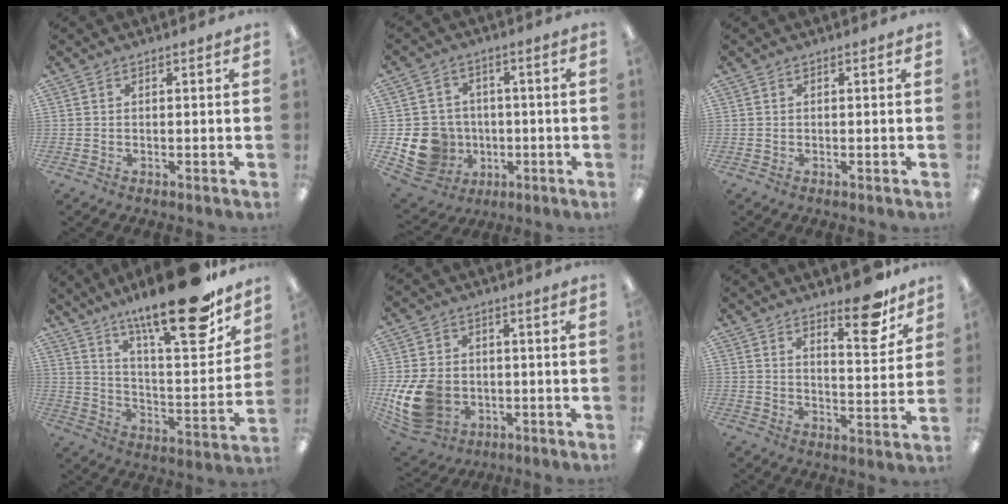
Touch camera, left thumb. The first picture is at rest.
{"total": 12.5, "force": [-2.9, 11.3, 4.5], "torque": [-0.121, 0.017, -0.041]}
{"total": 0.0}
{"total": 23.9, "force": [17.7, 5.2, 15.3], "torque": [-0.225, -0.126, 0.281]}
{"total": 13.6, "force": [-2.8, 10.6, 8.0], "torque": [-0.181, 0.007, -0.047]}
{"total": 11.6, "force": [8.8, 3.3, 6.8], "torque": [-0.076, -0.061, 0.142]}